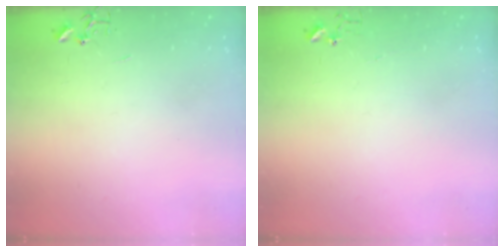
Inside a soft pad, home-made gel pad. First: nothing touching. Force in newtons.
{"total": 3.6, "press": 3.6, "slide": 0.3}